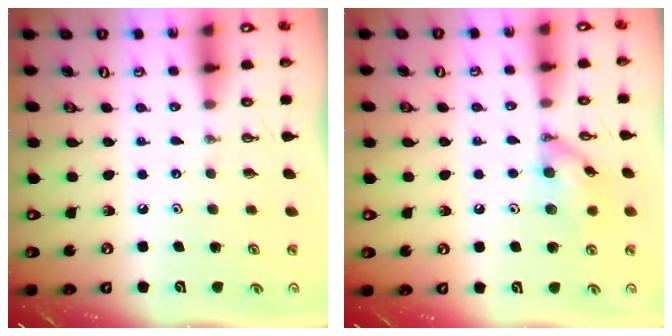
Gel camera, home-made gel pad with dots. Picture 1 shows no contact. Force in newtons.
{"total": 10.9, "press": 10.9, "slide": 1.1}